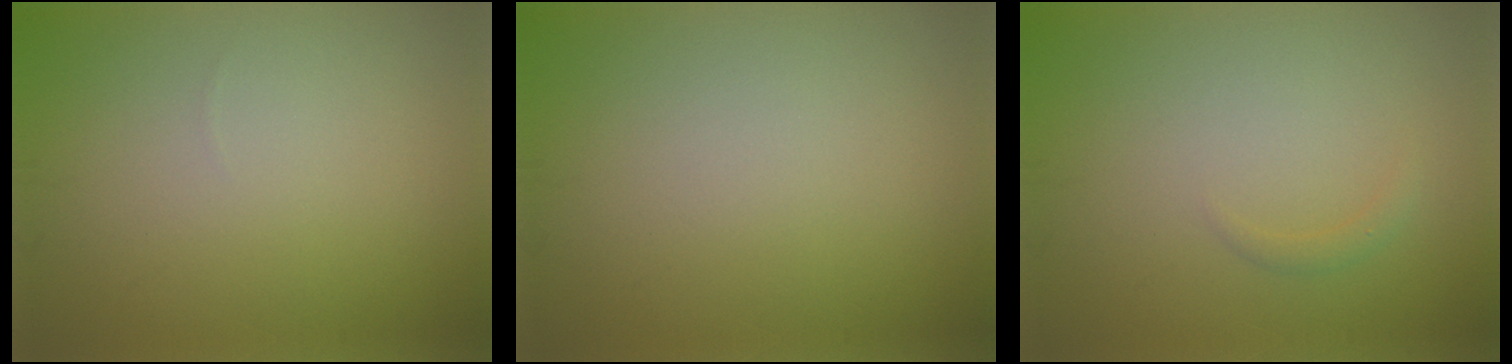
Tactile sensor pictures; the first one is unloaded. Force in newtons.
{"total": 0.0}
{"total": 0.8, "press": 0.8, "slide": 0.0}